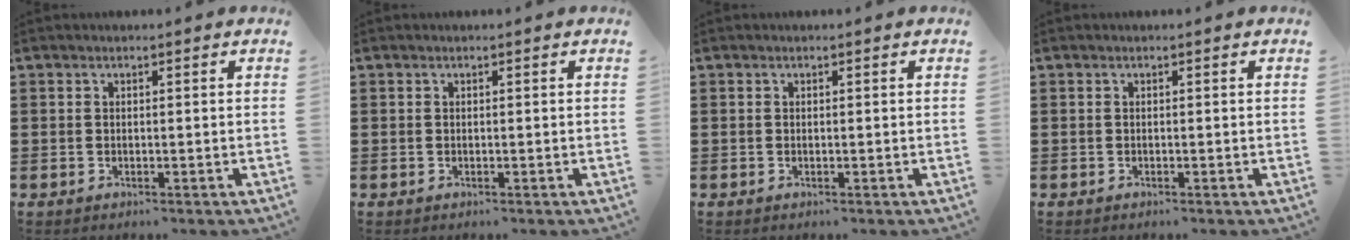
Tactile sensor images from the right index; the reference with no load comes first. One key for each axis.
{"total": 0.0}
{"total": 0.0}
{"total": 0.0}